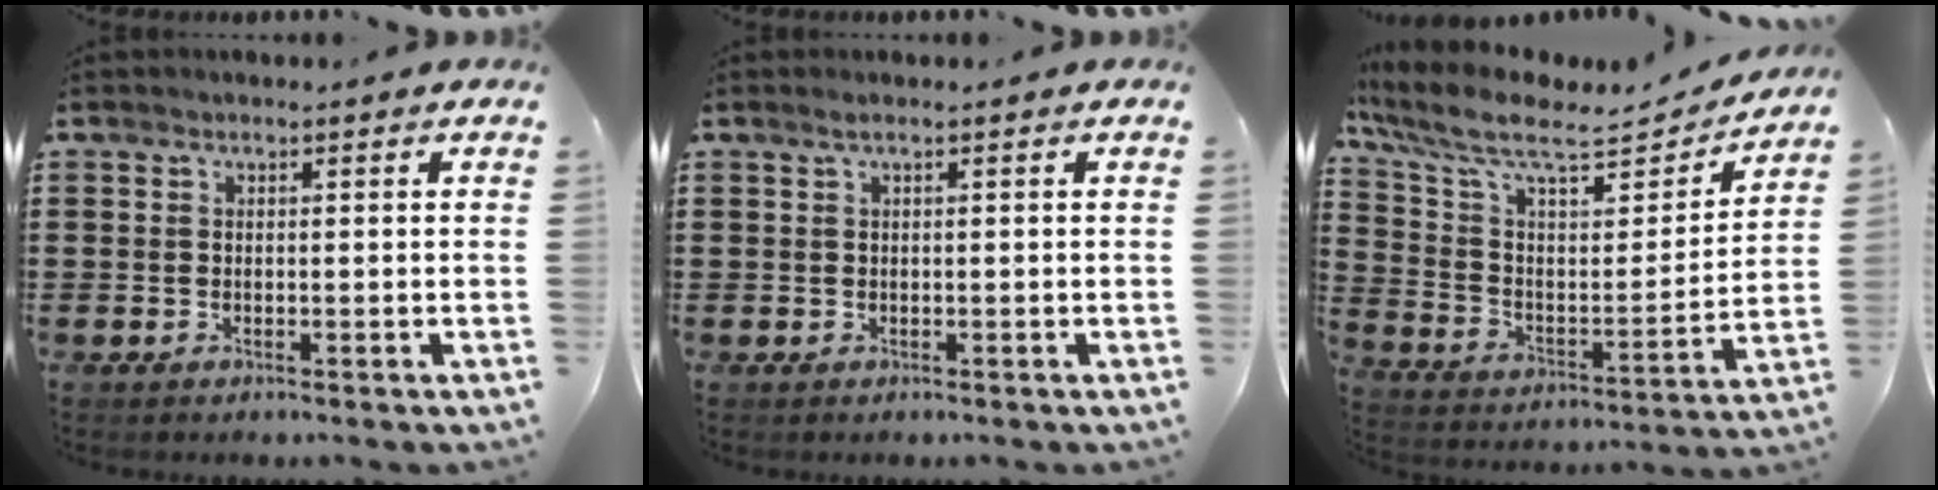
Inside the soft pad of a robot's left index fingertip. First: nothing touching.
{"total": 0.7, "force": [0.2, -0.1, 0.7], "torque": [-0.010, -0.004, 0.004]}
{"total": 10.0, "force": [7.7, 2.5, 5.8], "torque": [-0.144, -0.047, 0.130]}